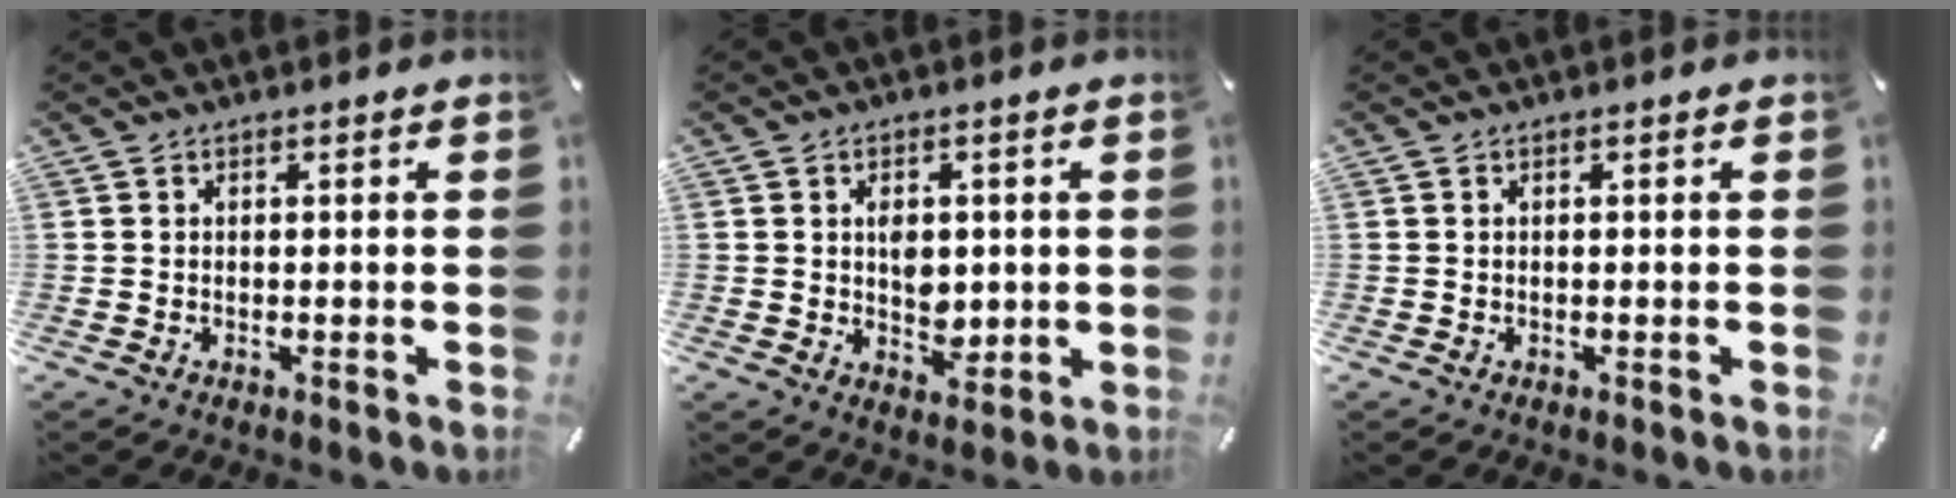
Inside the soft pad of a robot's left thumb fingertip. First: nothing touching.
{"total": 5.3, "force": [0.4, 4.4, 3.0], "torque": [-0.019, -0.005, 0.003]}
{"total": 0.0}